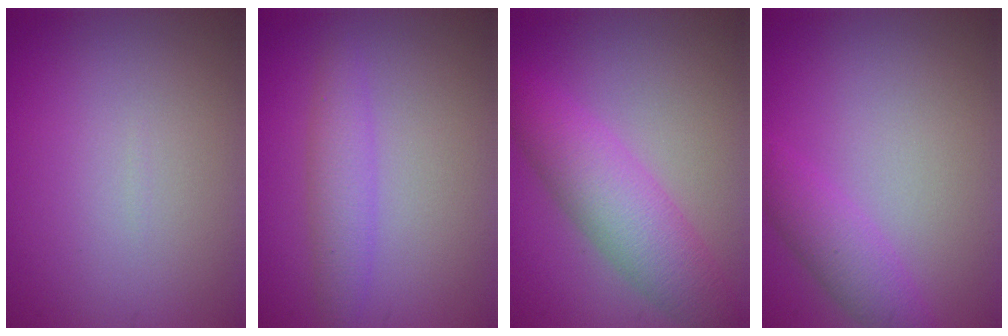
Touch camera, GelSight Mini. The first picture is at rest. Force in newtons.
{"total": 2.5, "press": 2.5, "slide": 0.2}
{"total": 5.8, "press": 5.8, "slide": 0.1}
{"total": 2.7, "press": 2.7, "slide": 0.1}